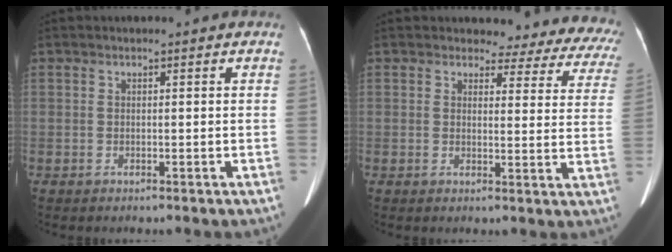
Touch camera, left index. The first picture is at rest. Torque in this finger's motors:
{"motor_torque": [0.25, -0.34, -0.01, 0.00]}